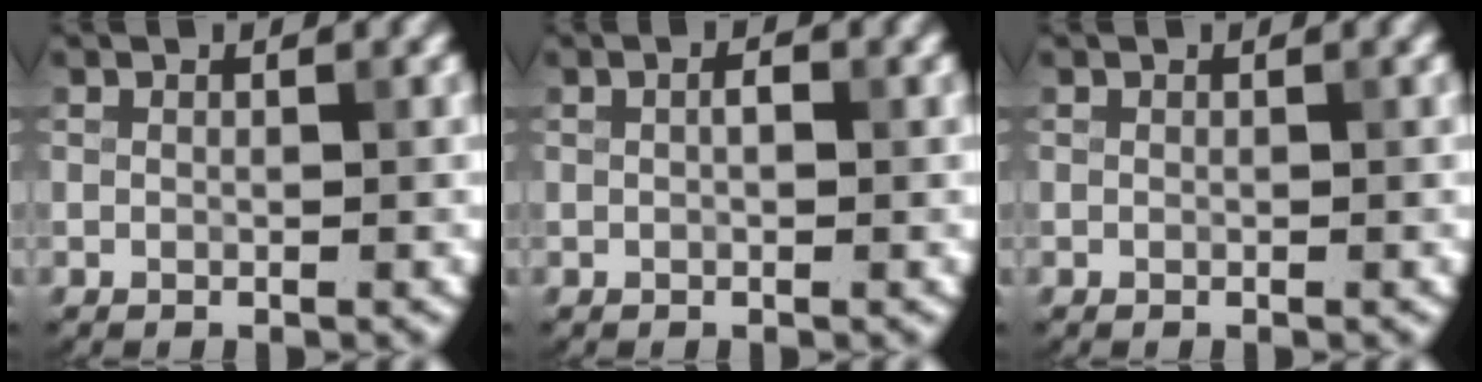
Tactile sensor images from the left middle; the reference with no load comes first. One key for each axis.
{"total": 1.1, "fx": 0.1, "fy": 0.5, "fz": 1.0, "tx": -0.017, "ty": 0.001, "tz": 0.002}
{"total": 0.0}